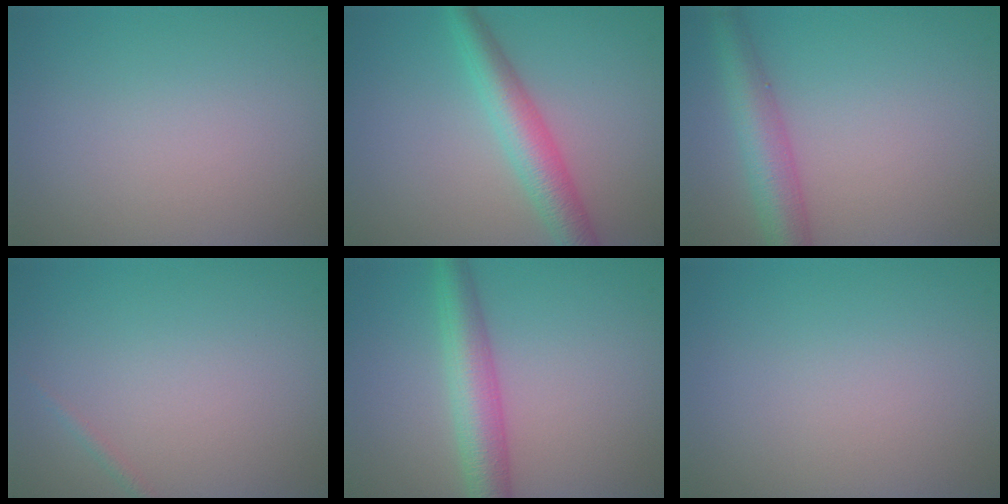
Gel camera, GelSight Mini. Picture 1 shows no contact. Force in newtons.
{"total": 4.2, "press": 4.2, "slide": 0.1}
{"total": 4.6, "press": 4.6, "slide": 0.1}
{"total": 0.6, "press": 0.6, "slide": 0.0}
{"total": 4.6, "press": 4.6, "slide": 0.1}
{"total": 0.0}